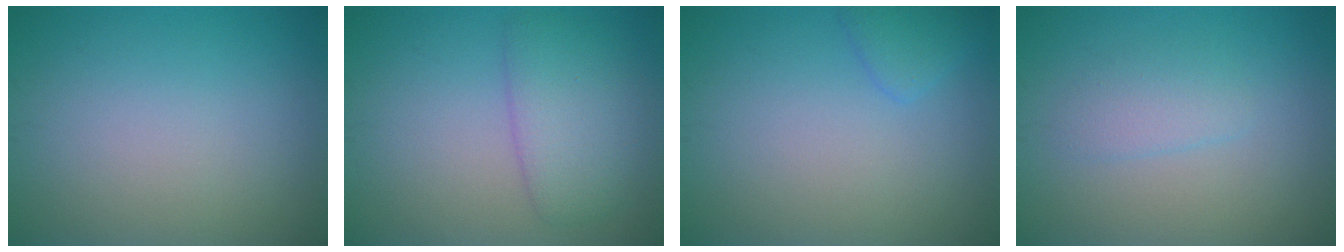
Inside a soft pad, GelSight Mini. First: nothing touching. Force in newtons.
{"total": 4.1, "press": 4.1, "slide": 0.2}
{"total": 1.5, "press": 1.5, "slide": 0.1}
{"total": 1.8, "press": 1.8, "slide": 0.2}